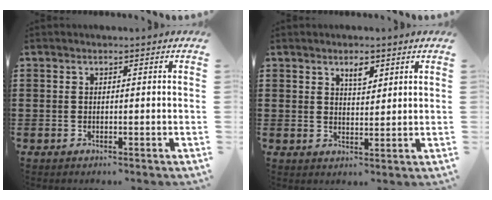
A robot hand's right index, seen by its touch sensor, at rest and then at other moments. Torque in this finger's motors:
{"motor_torque": [0.13, -0.12, 0.01, 0.06]}